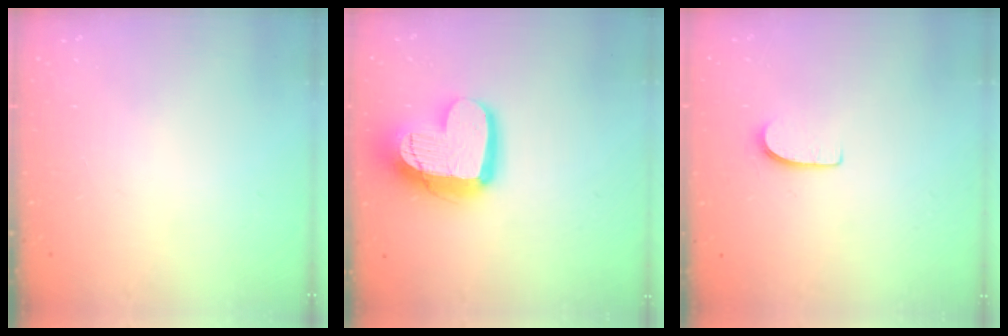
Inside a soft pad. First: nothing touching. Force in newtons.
{"total": 17.1, "press": 17.0, "slide": 1.5}
{"total": 5.1, "press": 5.1, "slide": 0.5}